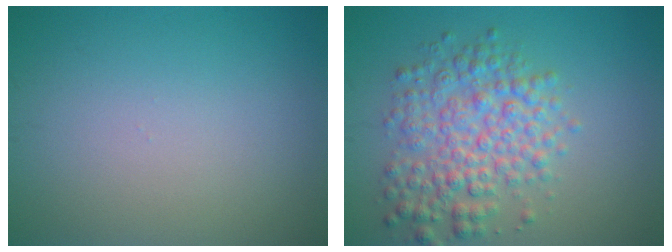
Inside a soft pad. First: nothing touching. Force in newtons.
{"total": 5.7, "press": 5.7, "slide": 0.1}